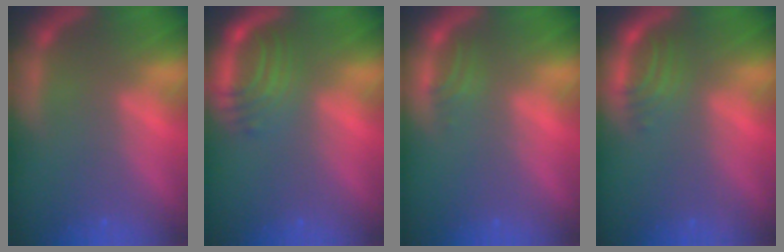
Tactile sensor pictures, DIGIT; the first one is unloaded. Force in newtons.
{"total": 5.0}
{"total": 1.5}
{"total": 2.9}